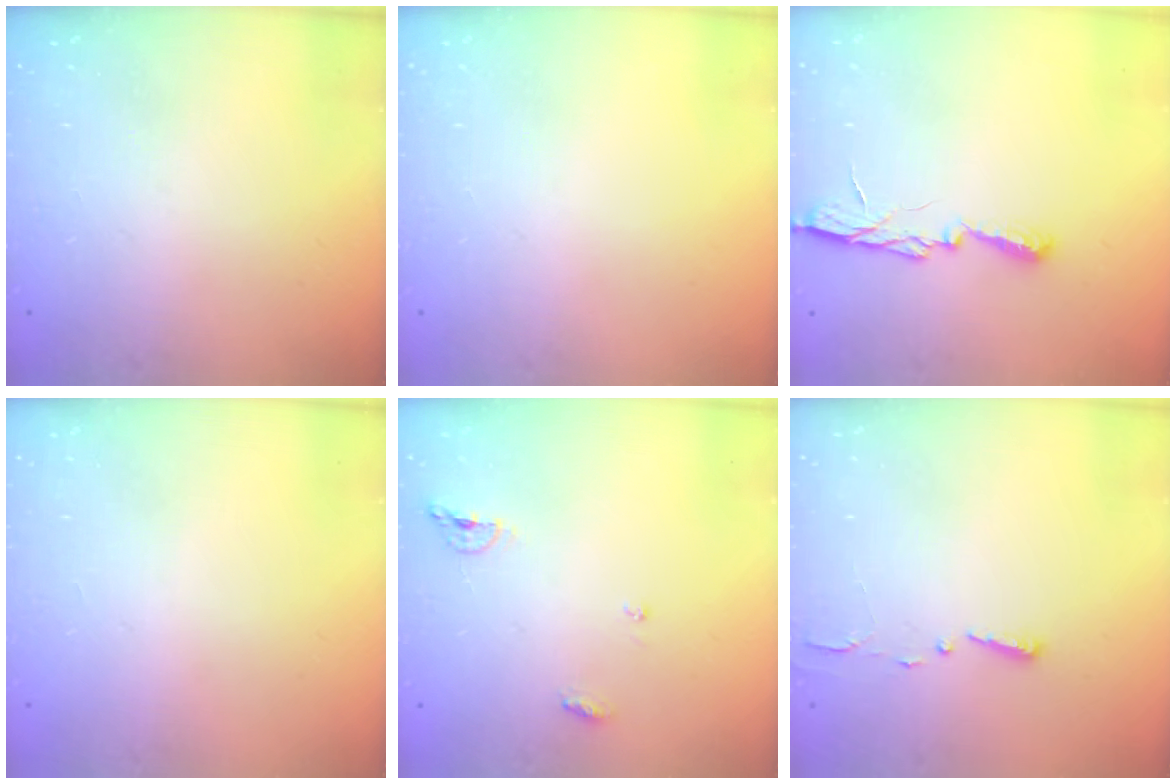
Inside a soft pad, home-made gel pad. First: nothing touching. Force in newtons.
{"total": 0.0}
{"total": 7.0, "press": 7.0, "slide": 0.7}
{"total": 1.0, "press": 0.8, "slide": 0.6}
{"total": 6.8, "press": 6.7, "slide": 0.6}
{"total": 2.7, "press": 2.7, "slide": 0.4}